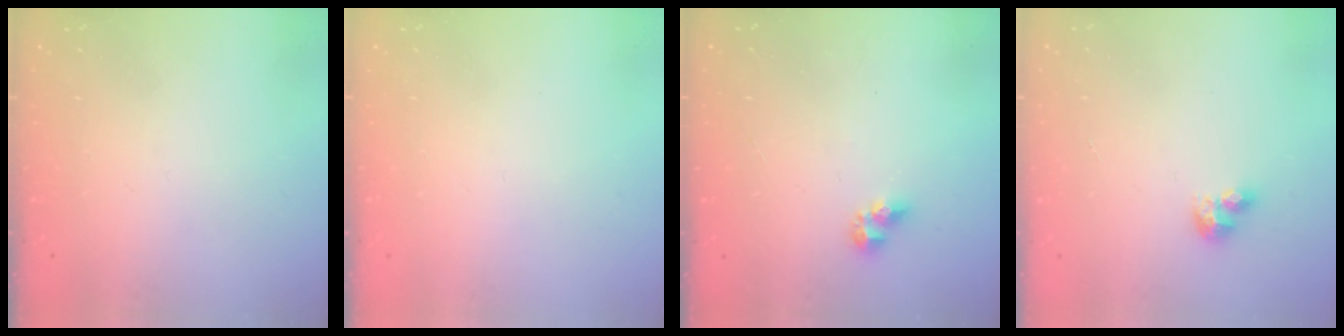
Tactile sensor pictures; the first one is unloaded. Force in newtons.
{"total": 0.0}
{"total": 5.3, "press": 5.3, "slide": 0.3}
{"total": 4.5, "press": 4.5, "slide": 0.4}